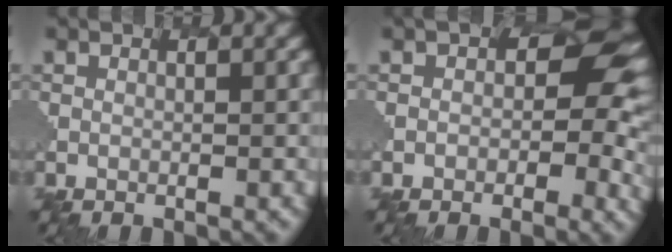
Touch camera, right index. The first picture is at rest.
{"total": 3.8, "force": [0.8, 3.1, 2.1], "torque": [-0.034, 0.005, -0.020]}